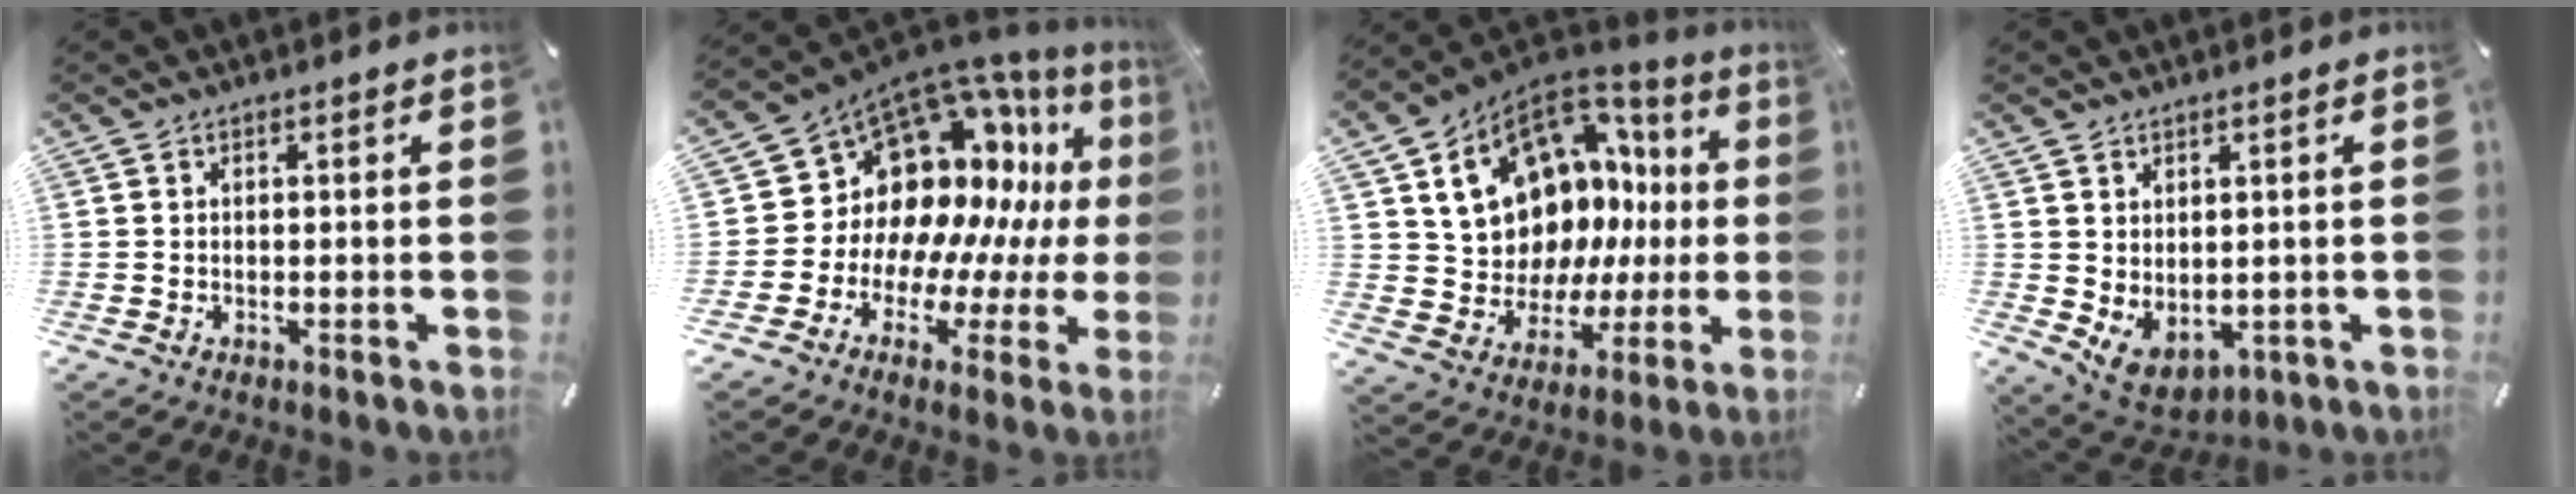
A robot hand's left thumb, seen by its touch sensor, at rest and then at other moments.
{"total": 16.2, "force": [6.5, 12.8, 7.3], "torque": [-0.123, -0.092, 0.138]}
{"total": 16.5, "force": [7.0, 12.5, 8.3], "torque": [-0.146, -0.052, 0.147]}
{"total": 4.2, "force": [0.8, 3.7, 1.8], "torque": [-0.037, -0.010, 0.021]}